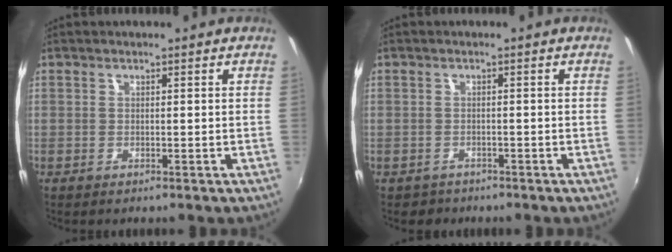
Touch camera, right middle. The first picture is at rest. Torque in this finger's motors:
{"motor_torque": [0.25, -0.30, -0.02, -0.01]}